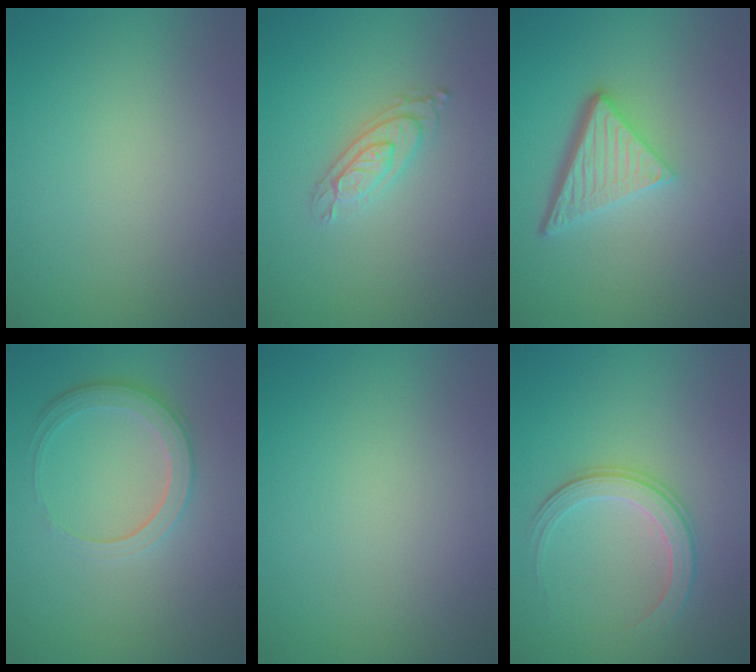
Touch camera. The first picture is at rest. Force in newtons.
{"total": 2.6, "press": 2.3, "slide": 1.3}
{"total": 5.1, "press": 3.5, "slide": 3.7}
{"total": 3.7, "press": 2.7, "slide": 2.5}
{"total": 0.0}
{"total": 2.9, "press": 2.7, "slide": 1.0}